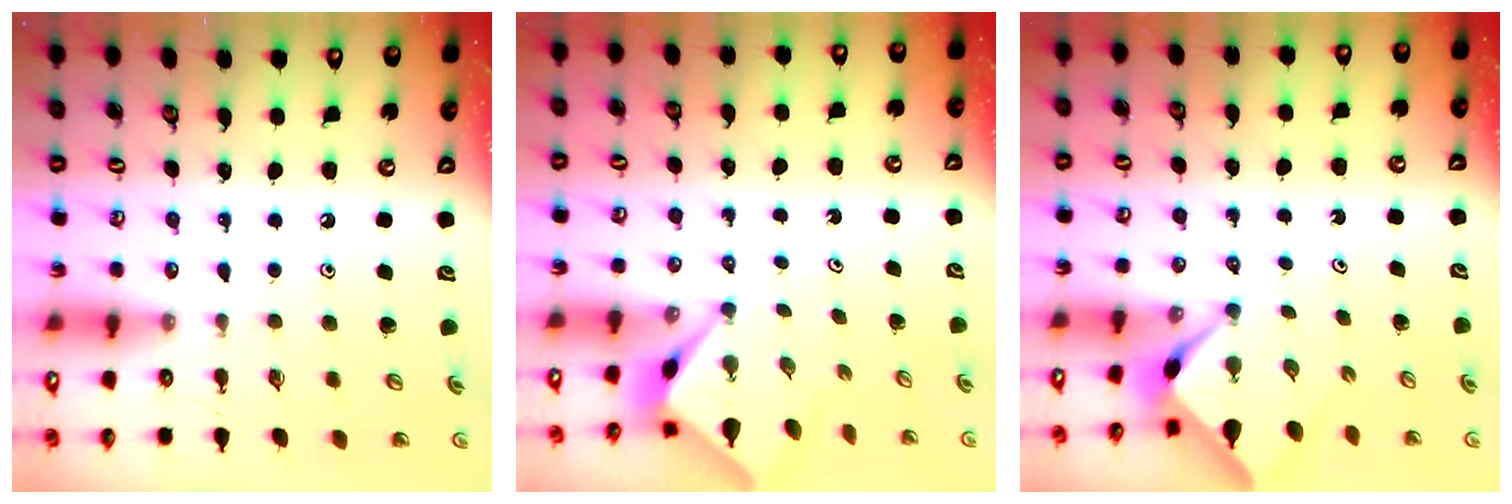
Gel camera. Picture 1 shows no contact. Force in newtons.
{"total": 2.5, "press": 2.5, "slide": 0.1}
{"total": 2.4, "press": 2.4, "slide": 0.3}